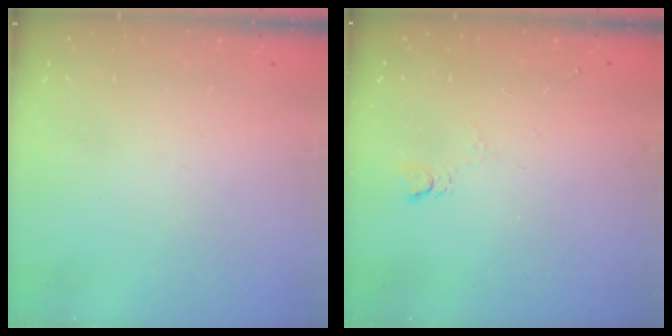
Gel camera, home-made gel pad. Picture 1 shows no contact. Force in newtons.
{"total": 3.1, "press": 3.1, "slide": 0.5}